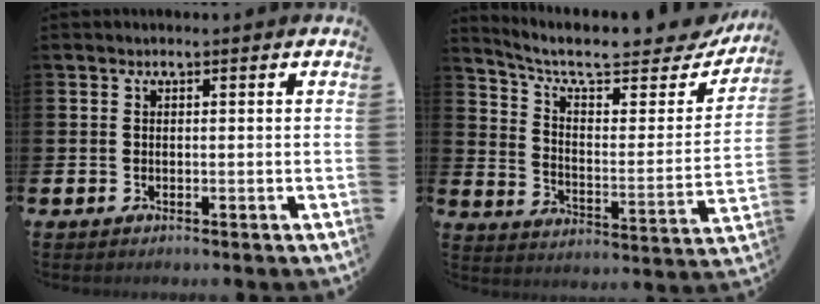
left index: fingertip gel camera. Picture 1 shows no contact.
{"total": 8.4, "force": [7.0, 2.4, 3.9], "torque": [-0.099, -0.052, 0.114]}